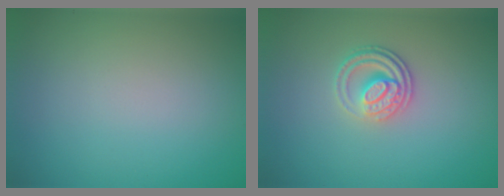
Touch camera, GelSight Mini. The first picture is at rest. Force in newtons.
{"total": 3.0, "press": 2.4, "slide": 1.8}